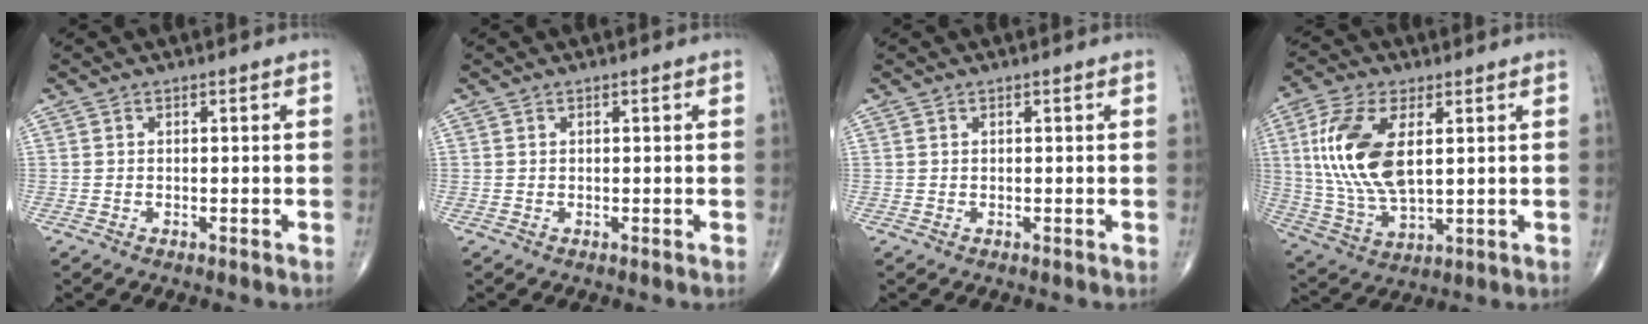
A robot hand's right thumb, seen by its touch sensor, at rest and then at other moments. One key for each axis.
{"total": 0.0}
{"total": 0.0}
{"total": 15.6, "fx": 3.2, "fy": 7.6, "fz": 13.2, "tx": -0.280, "ty": -0.009, "tz": 0.068}